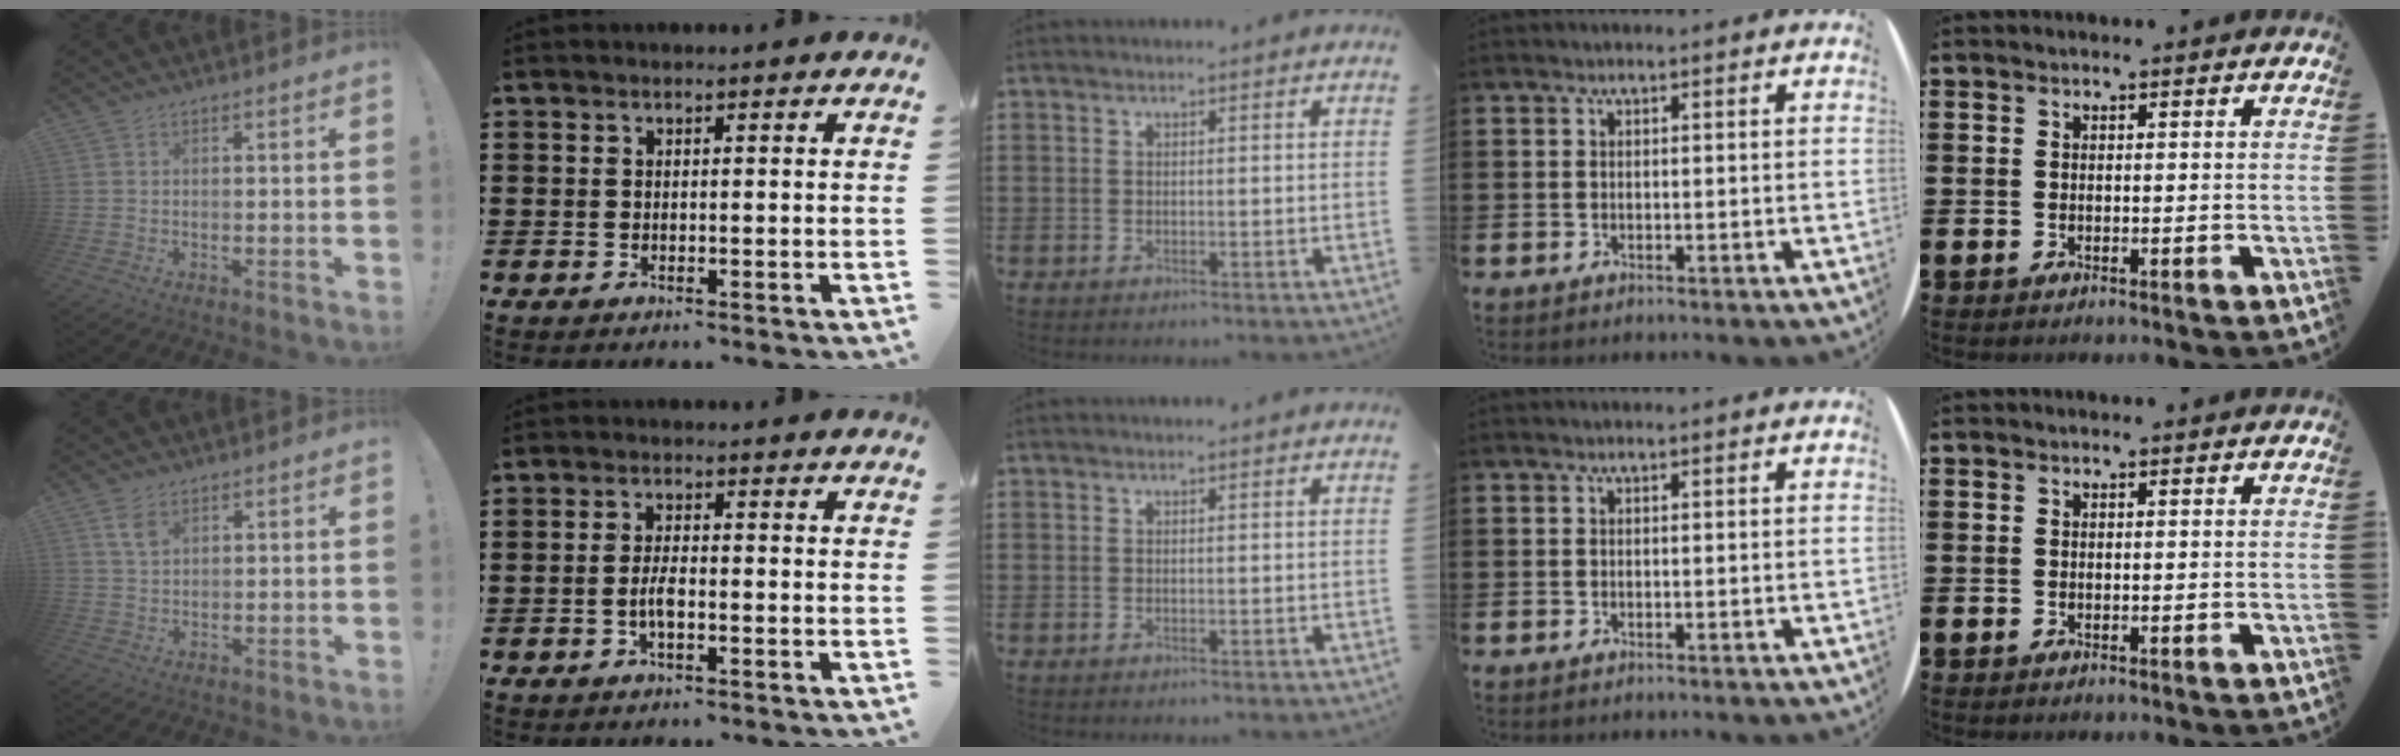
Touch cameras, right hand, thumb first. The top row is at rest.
{"thumb": {"total": 4.2, "force": [2.2, 2.2, 2.8], "torque": [-0.046, -0.008, 0.040]}, "index": {"total": 3.2, "force": [-0.9, 1.1, 2.9], "torque": [-0.068, -0.002, -0.021]}}